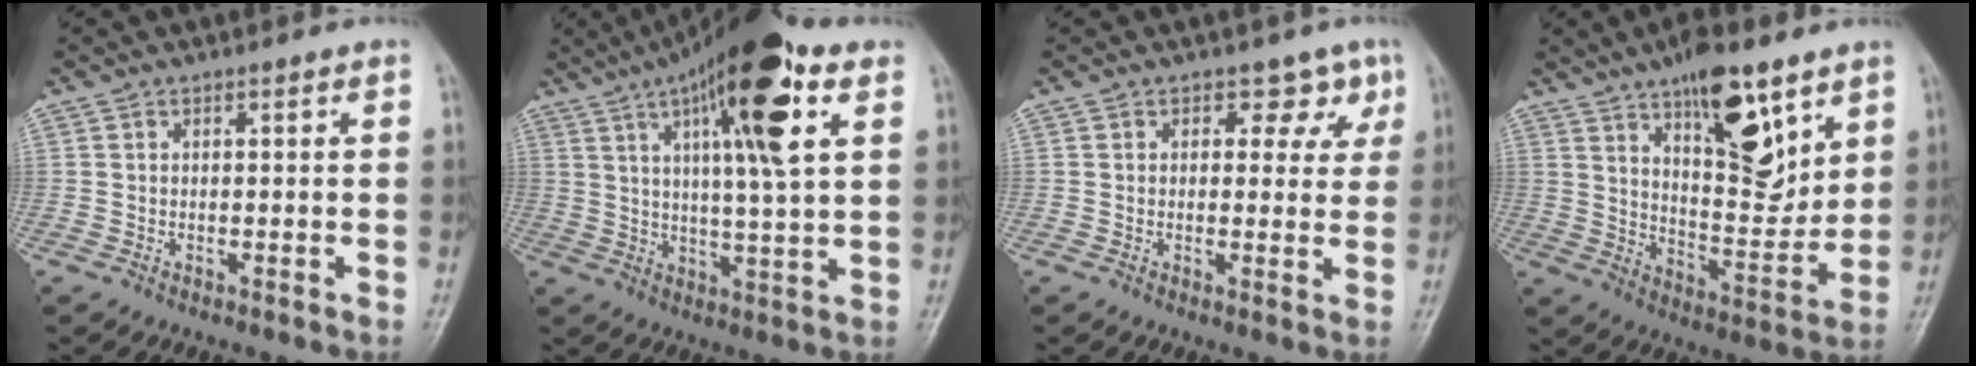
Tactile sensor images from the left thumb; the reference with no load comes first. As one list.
[{"total": 18.0, "force": [7.6, 3.9, 15.8], "torque": [-0.242, -0.010, 0.116]}, {"total": 4.3, "force": [2.1, 3.2, 2.0], "torque": [0.013, -0.006, 0.021]}, {"total": 17.1, "force": [9.5, 6.7, 12.5], "torque": [-0.150, -0.055, 0.157]}]